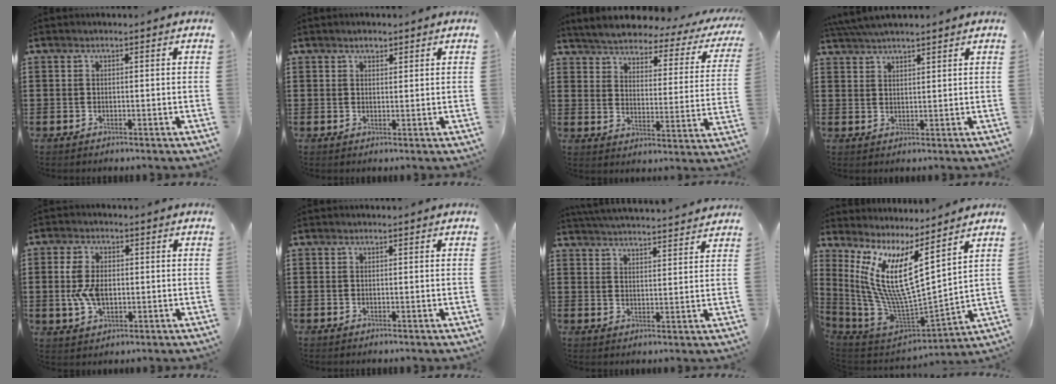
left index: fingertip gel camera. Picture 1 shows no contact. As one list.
[{"total": 1.6, "force": [1.3, 0.7, 0.6], "torque": [-0.004, 0.000, 0.022]}, {"total": 3.4, "force": [3.3, 0.1, 0.8], "torque": [-0.040, -0.030, 0.048]}, {"total": 3.9, "force": [3.6, 0.1, 1.3], "torque": [-0.035, -0.004, 0.070]}, {"total": 6.1, "force": [-0.1, 3.8, 4.9], "torque": [-0.123, 0.000, -0.009]}, {"total": 0.0}, {"total": 4.0, "force": [4.0, -0.3, 0.3], "torque": [-0.019, -0.023, 0.071]}, {"total": 11.7, "force": [4.3, 2.7, 10.5], "torque": [-0.247, -0.062, 0.069]}]